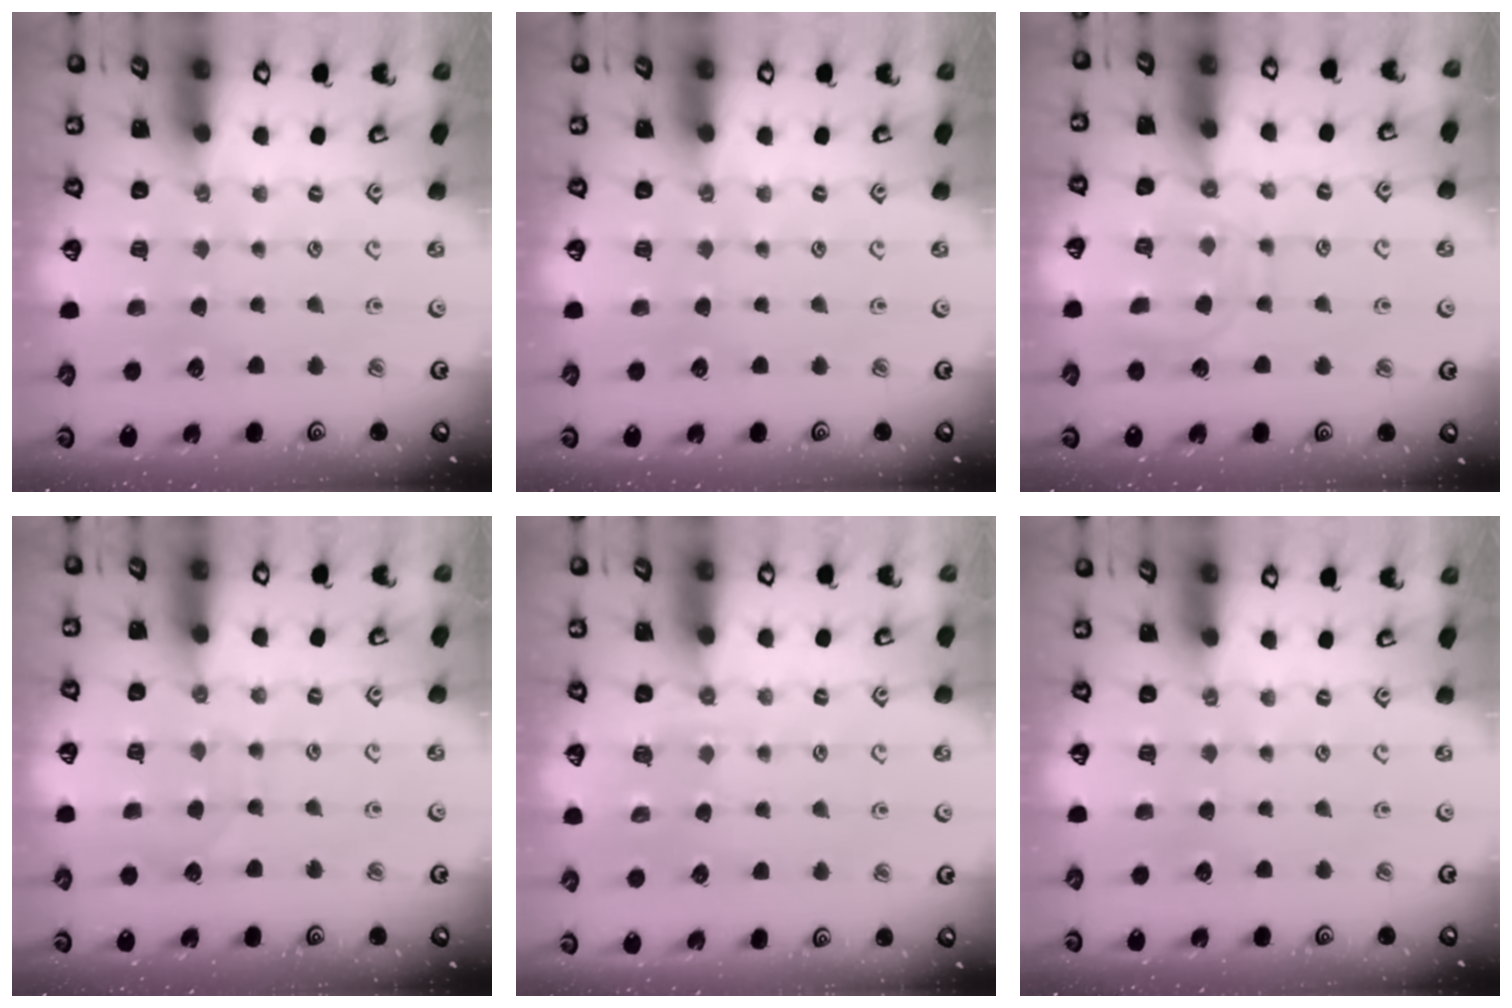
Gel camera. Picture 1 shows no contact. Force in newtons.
{"total": 0.0}
{"total": 11.7, "press": 11.7, "slide": 0.8}
{"total": 4.8, "press": 4.8, "slide": 0.5}
{"total": 4.7, "press": 4.6, "slide": 1.2}
{"total": 0.0}